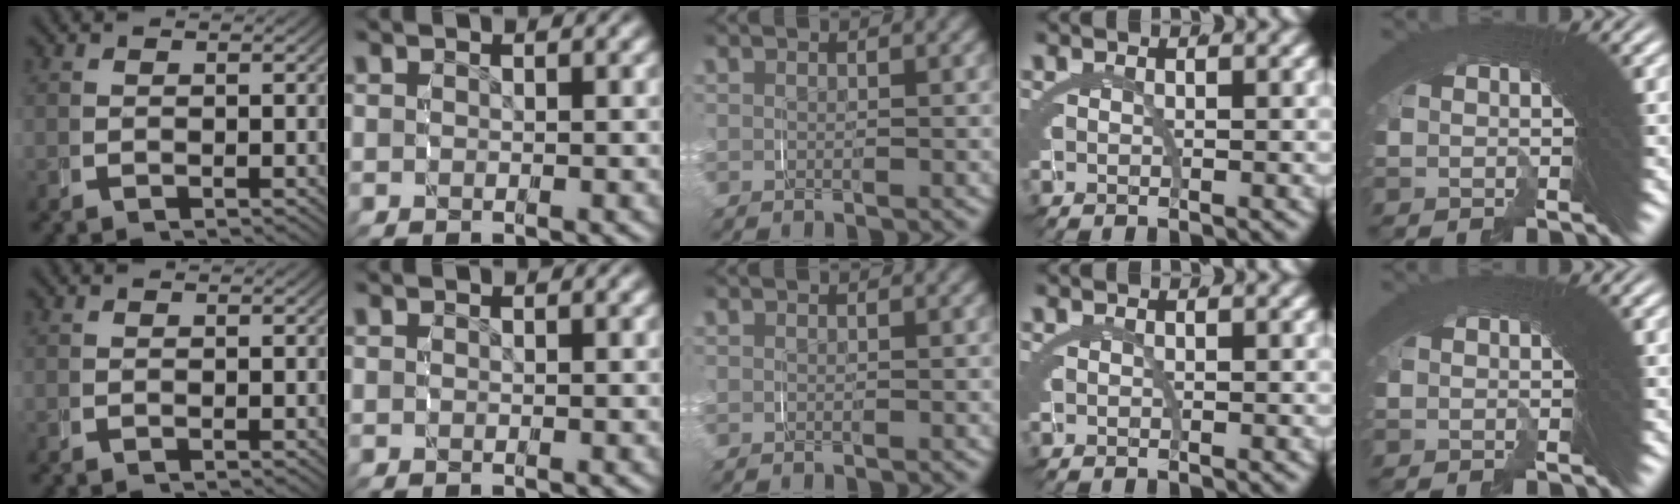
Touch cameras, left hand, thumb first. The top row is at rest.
{}